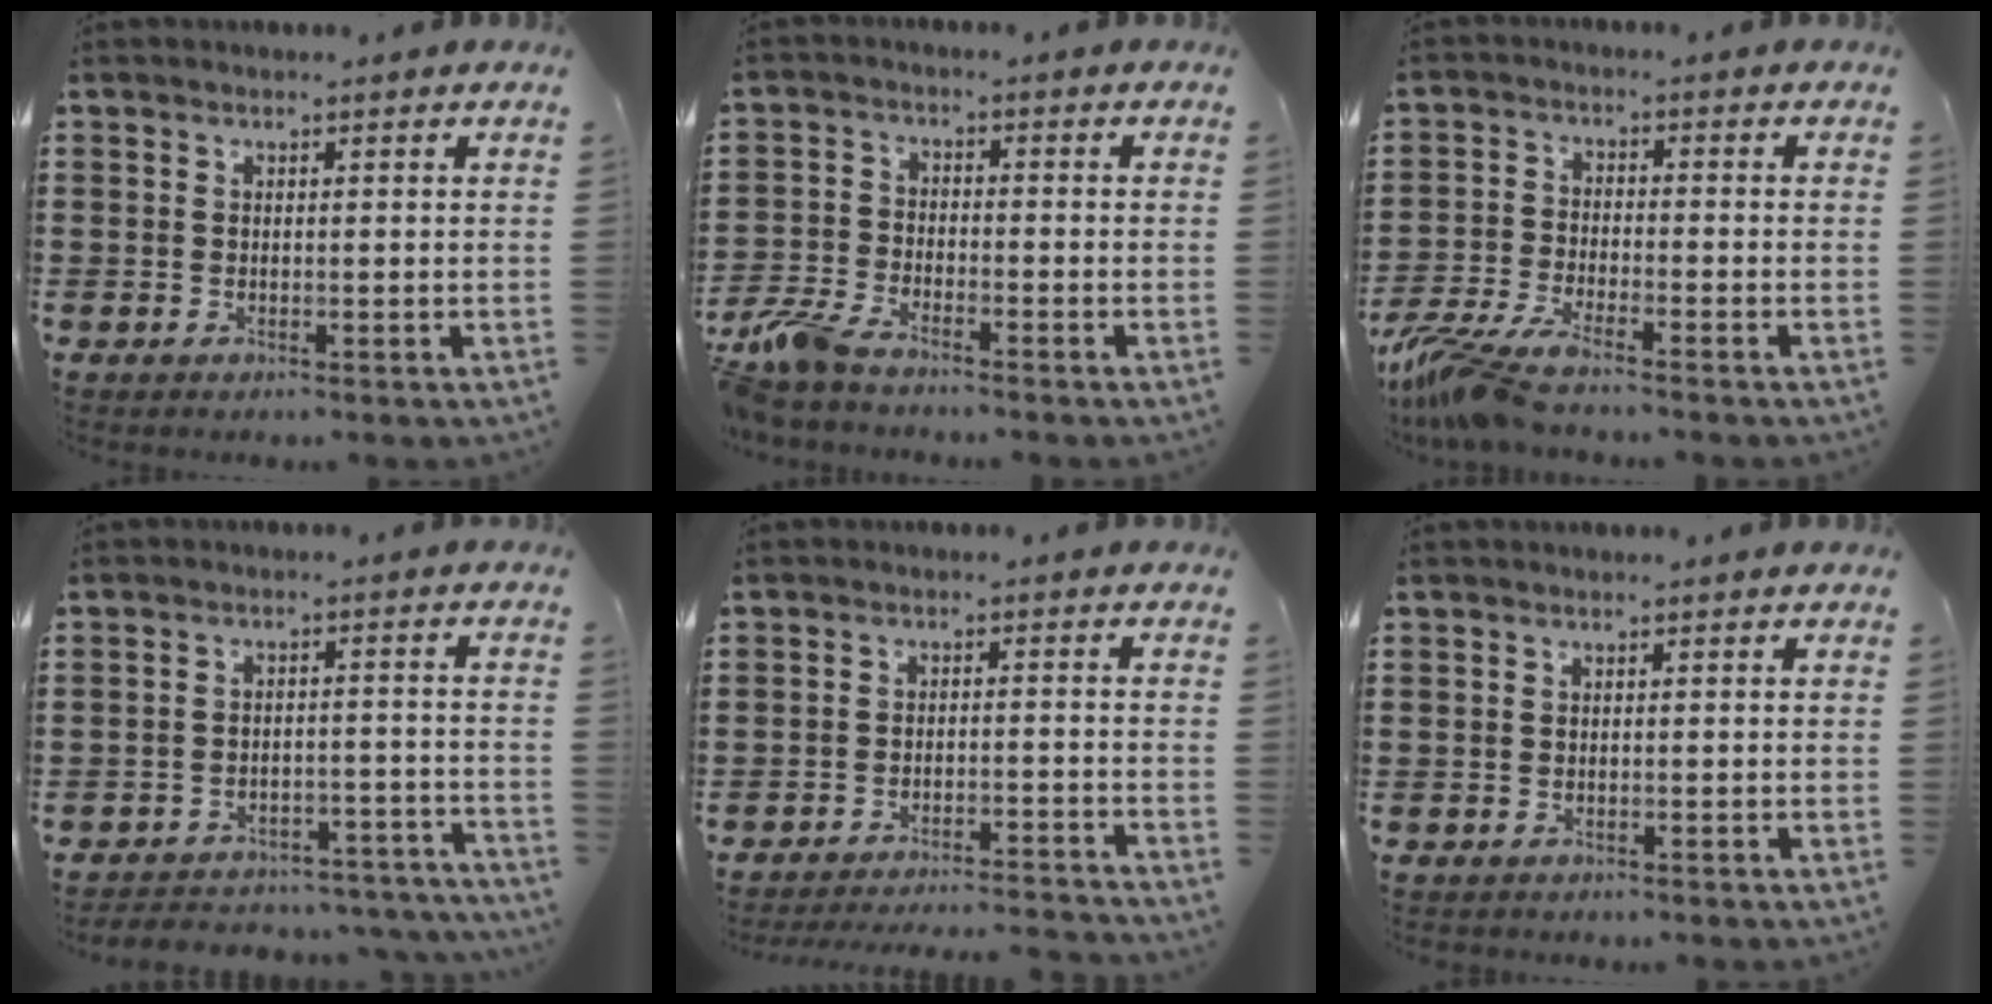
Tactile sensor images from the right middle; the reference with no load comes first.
{"total": 5.4, "force": [-4.7, 1.1, 2.5], "torque": [-0.082, -0.010, -0.101]}
{"total": 6.1, "force": [-5.3, 0.1, 3.0], "torque": [-0.088, -0.024, -0.109]}
{"total": 4.2, "force": [-4.2, 0.5, 0.4], "torque": [-0.011, 0.002, -0.087]}
{"total": 3.8, "force": [-3.7, -0.2, 0.6], "torque": [-0.013, -0.002, -0.076]}
{"total": 0.5, "force": [-0.5, 0.1, 0.0], "torque": [-0.001, -0.001, -0.011]}